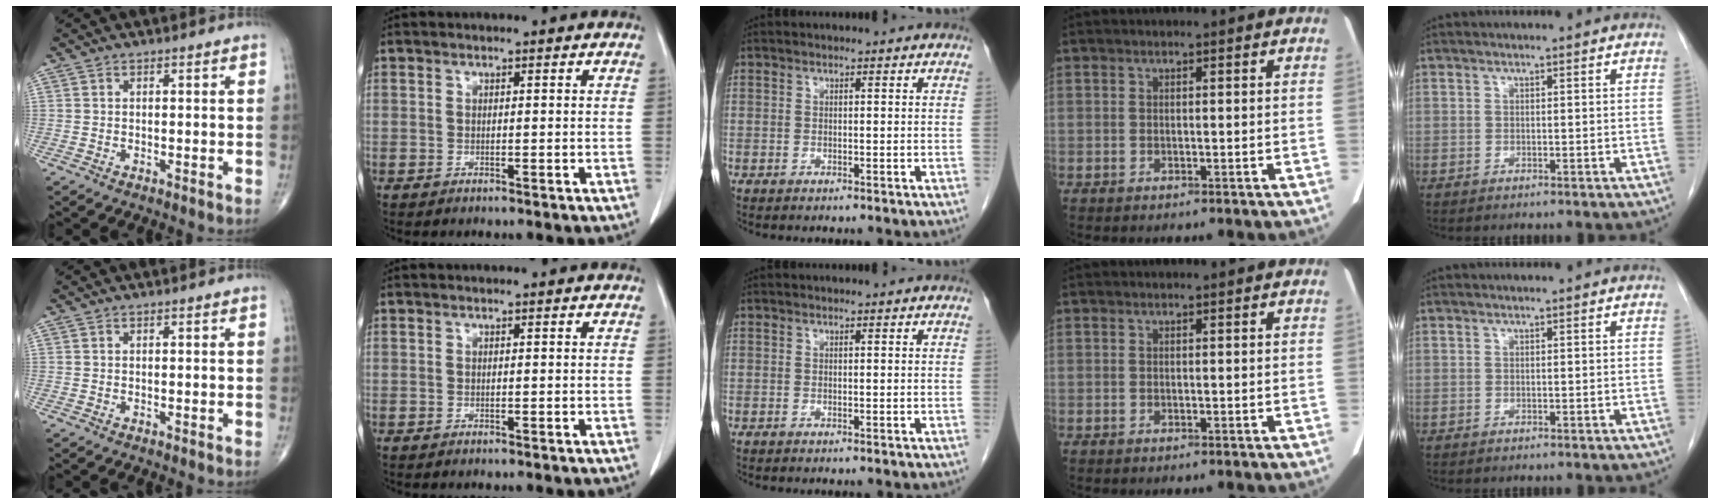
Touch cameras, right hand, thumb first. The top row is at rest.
{}